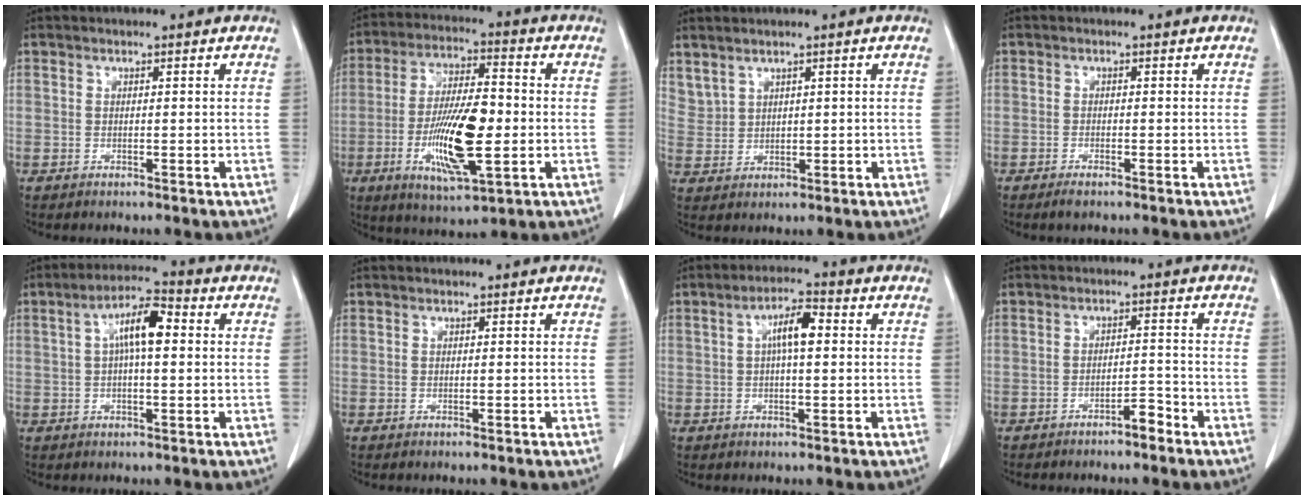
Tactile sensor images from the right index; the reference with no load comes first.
{"total": 14.2, "force": [-2.6, 3.4, 13.5], "torque": [-0.256, -0.007, -0.044]}
{"total": 3.9, "force": [2.9, 2.2, 1.2], "torque": [-0.030, 0.006, 0.075]}
{"total": 1.4, "force": [-1.1, 0.2, 0.9], "torque": [-0.018, -0.003, -0.017]}
{"total": 7.3, "force": [1.3, 1.9, 6.9], "torque": [-0.128, 0.023, 0.019]}
{"total": 0.0}
{"total": 5.3, "force": [0.9, 1.3, 5.0], "torque": [-0.091, 0.016, 0.014]}
{"total": 2.7, "force": [-2.2, 0.5, 1.5], "torque": [-0.023, 0.003, -0.036]}